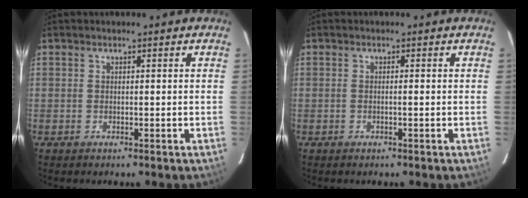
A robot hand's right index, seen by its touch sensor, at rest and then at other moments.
{"total": 0.6, "force": [-0.2, 0.0, 0.5], "torque": [-0.010, 0.001, -0.002]}